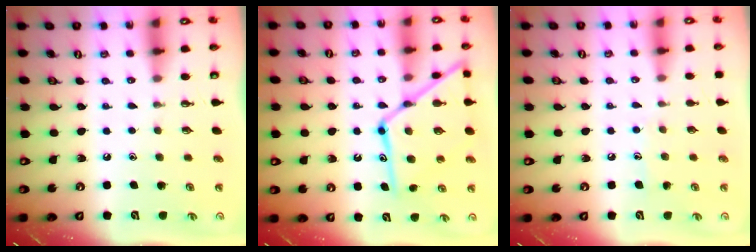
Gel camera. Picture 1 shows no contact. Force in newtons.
{"total": 18.0, "press": 17.9, "slide": 1.5}
{"total": 4.9, "press": 4.8, "slide": 0.6}